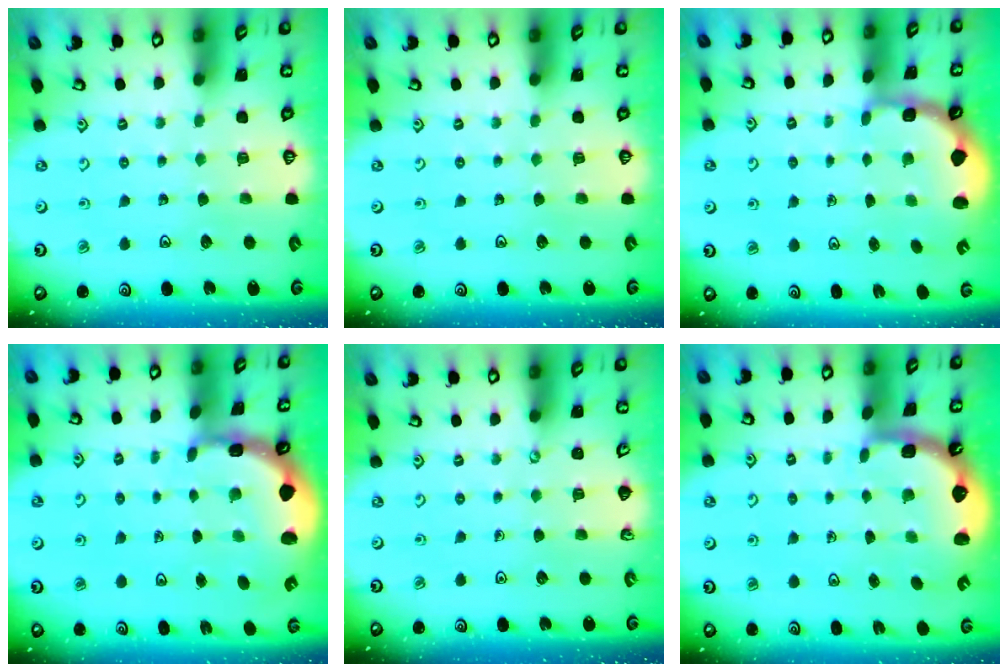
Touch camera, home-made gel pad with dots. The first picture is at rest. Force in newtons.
{"total": 0.0}
{"total": 2.2, "press": 1.9, "slide": 1.1}
{"total": 2.2, "press": 2.0, "slide": 1.0}
{"total": 0.0}
{"total": 2.6, "press": 1.3, "slide": 2.2}